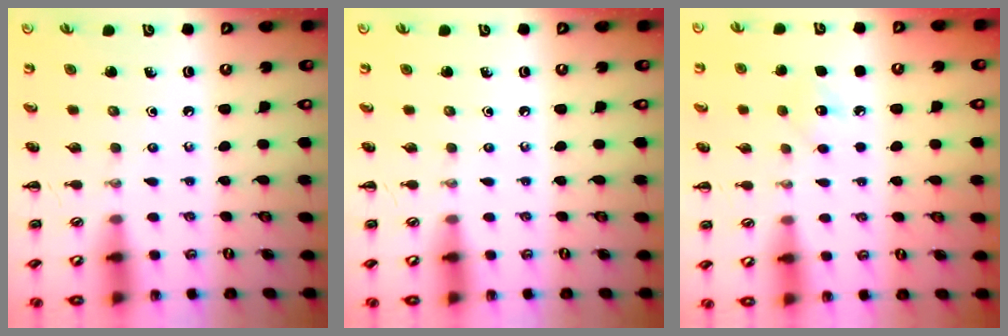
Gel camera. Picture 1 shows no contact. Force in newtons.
{"total": 0.0}
{"total": 7.6, "press": 7.4, "slide": 1.7}